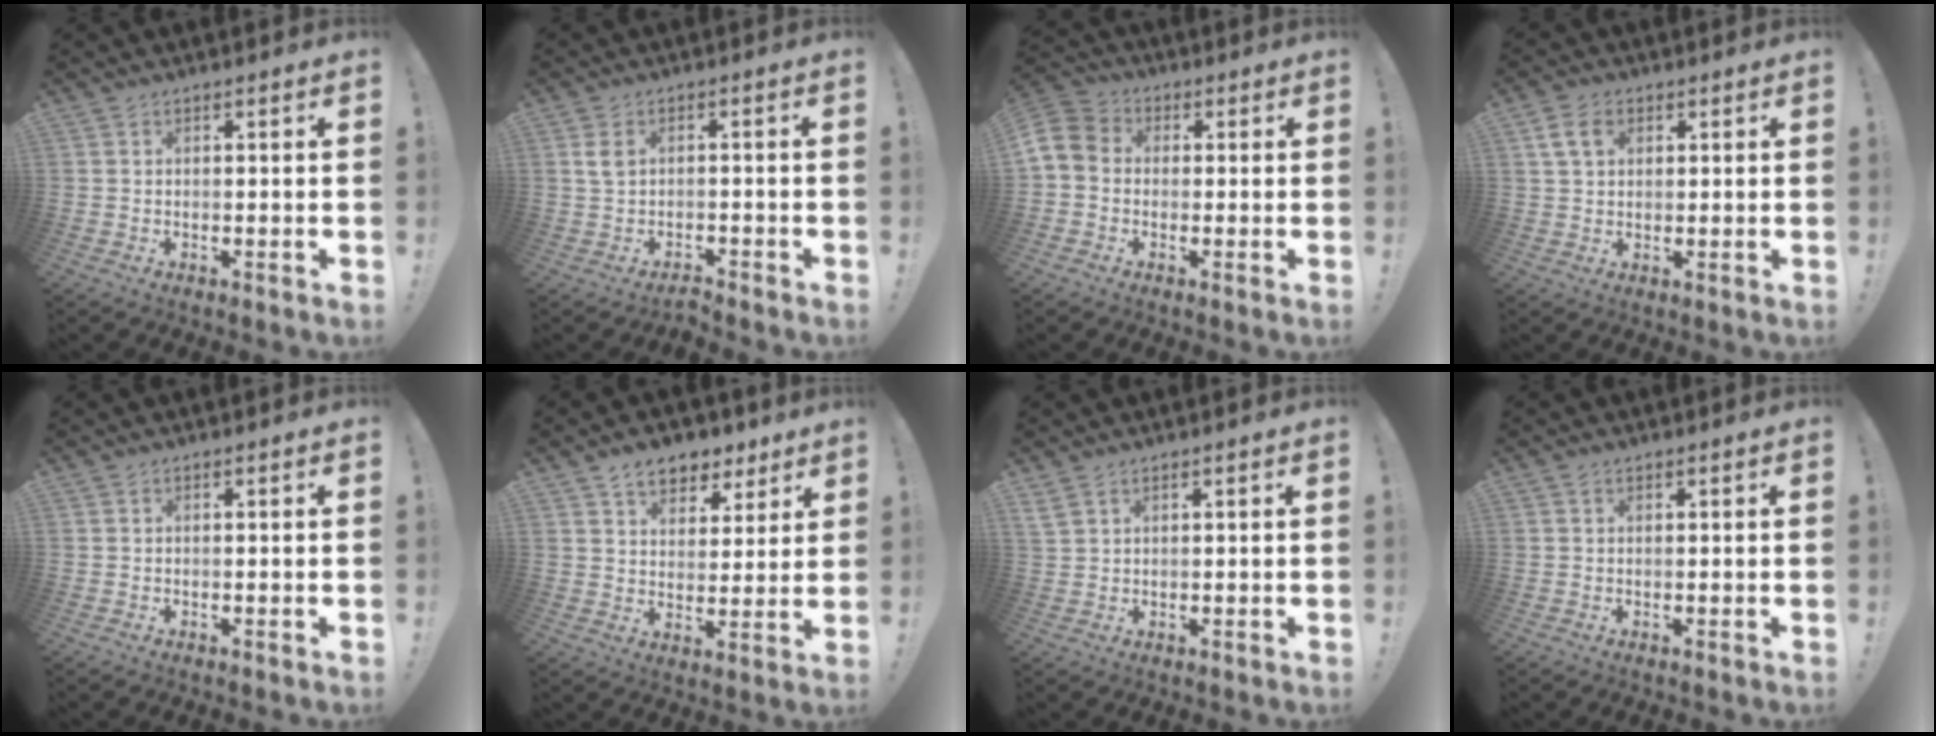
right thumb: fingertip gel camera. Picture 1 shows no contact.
{"total": 2.7, "force": [-0.8, 1.5, 2.1], "torque": [-0.044, 0.004, -0.017]}
{"total": 7.1, "force": [-0.8, 5.9, 3.9], "torque": [-0.082, 0.016, -0.011]}
{"total": 6.4, "force": [2.5, 4.3, 4.0], "torque": [-0.071, 0.004, 0.050]}
{"total": 0.0}
{"total": 8.9, "force": [6.2, 5.5, 3.1], "torque": [-0.043, -0.038, 0.116]}
{"total": 2.9, "force": [1.8, 1.4, 1.7], "torque": [-0.031, -0.004, 0.036]}
{"total": 0.5, "force": [0.5, 0.0, 0.1], "torque": [0.002, -0.003, 0.010]}